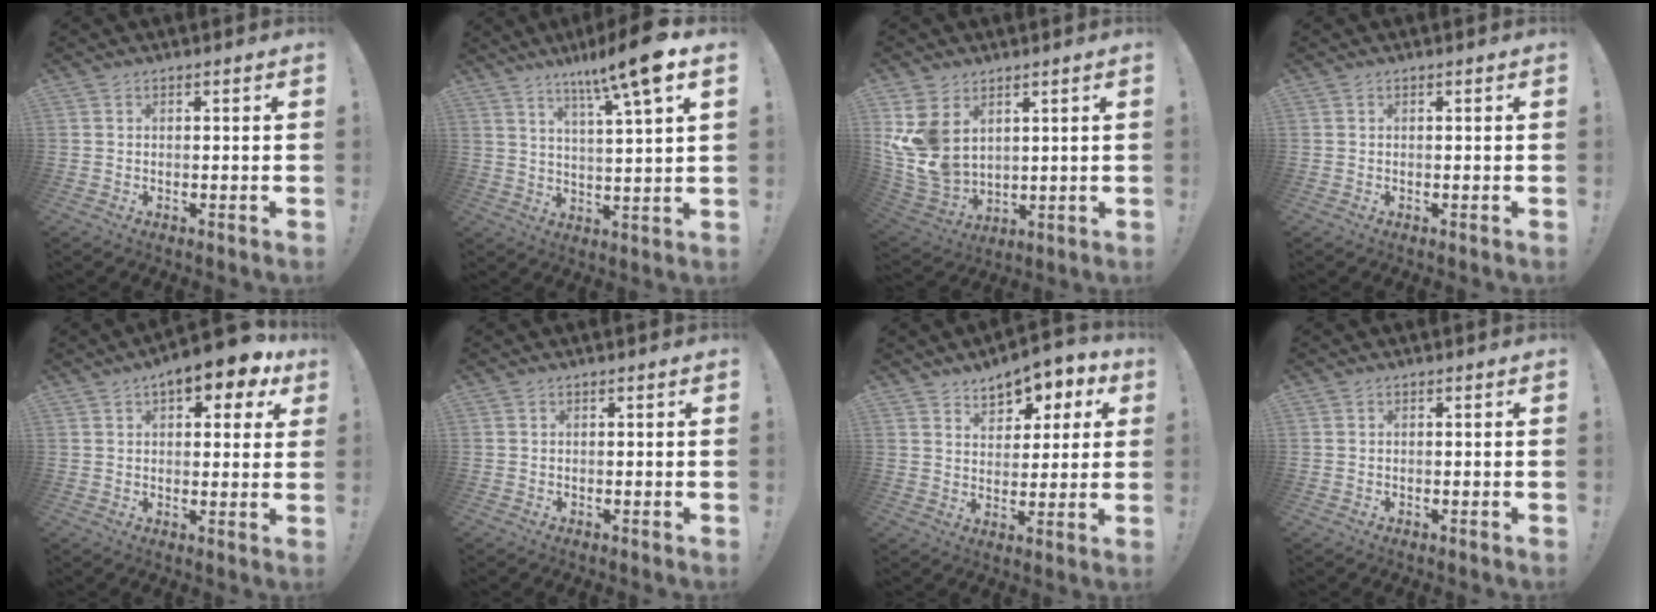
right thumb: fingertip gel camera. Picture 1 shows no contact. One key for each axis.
{"total": 13.1, "fx": 8.1, "fy": 0.9, "fz": 10.3, "tx": -0.161, "ty": -0.045, "tz": 0.120}
{"total": 11.6, "fx": 4.4, "fy": 8.4, "fz": 6.8, "tx": -0.146, "ty": -0.038, "tz": 0.088}
{"total": 0.0}
{"total": 10.1, "fx": 6.2, "fy": 4.1, "fz": 6.9, "tx": -0.079, "ty": -0.035, "tz": 0.101}
{"total": 0.0}
{"total": 7.6, "fx": 5.0, "fy": 5.0, "fz": 2.8, "tx": -0.032, "ty": -0.037, "tz": 0.093}
{"total": 0.0}